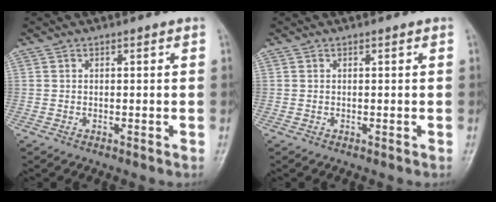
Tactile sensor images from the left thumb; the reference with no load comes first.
{"total": 0.0}